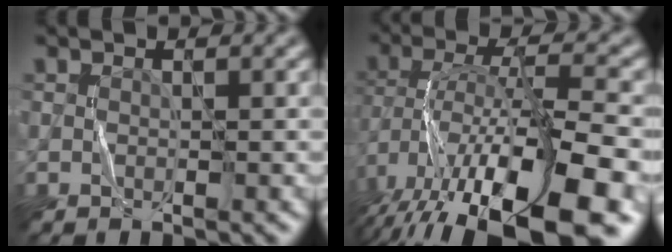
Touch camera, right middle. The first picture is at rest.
{"total": 16.1, "force": [-7.9, 5.1, 13.1], "torque": [-0.238, -0.005, -0.123]}